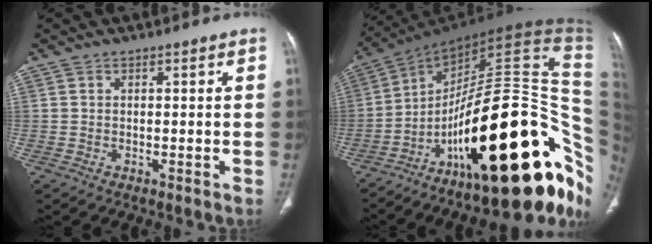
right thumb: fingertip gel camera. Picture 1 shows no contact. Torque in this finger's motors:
{"motor_torque": [3.99, 1.02, 2.18, -0.58, 0.91]}